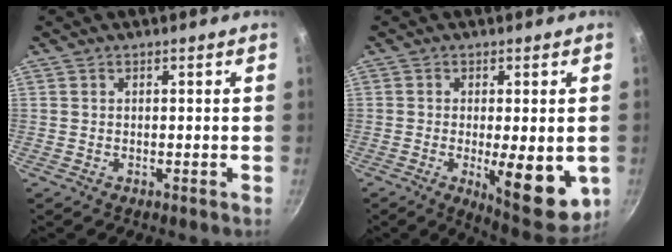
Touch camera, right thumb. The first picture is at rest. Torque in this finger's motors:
{"motor_torque": [-0.36, 0.69, 0.64, 0.59, 0.12]}